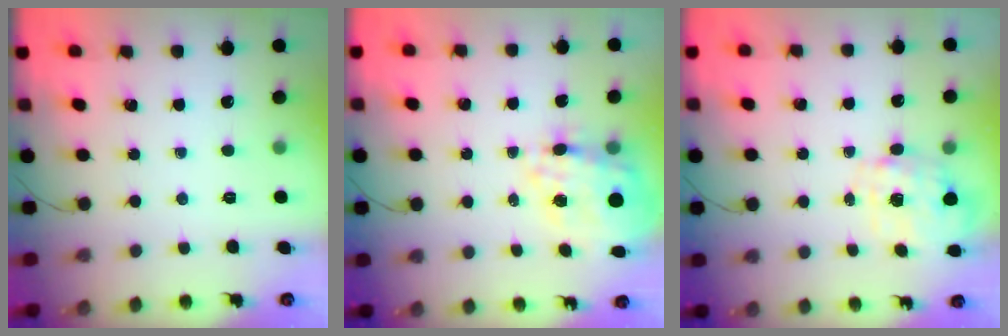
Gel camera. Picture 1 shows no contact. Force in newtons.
{"total": 17.9, "press": 17.6, "slide": 3.5}
{"total": 2.7, "press": 2.6, "slide": 0.9}